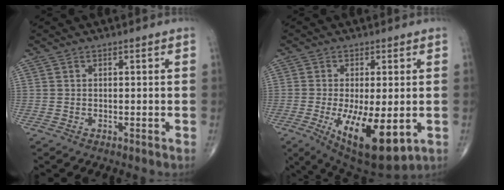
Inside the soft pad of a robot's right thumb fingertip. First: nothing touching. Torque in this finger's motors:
{"motor_torque": [1.94, 2.59, 0.85, -0.96, 0.37]}